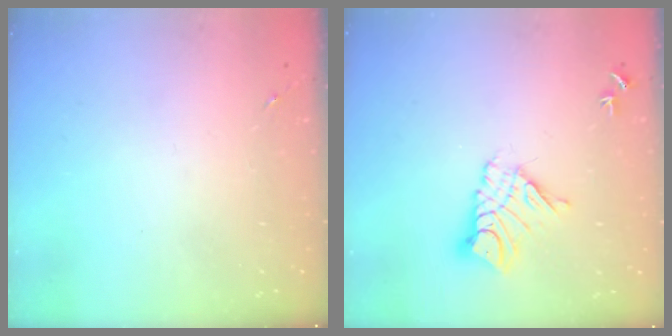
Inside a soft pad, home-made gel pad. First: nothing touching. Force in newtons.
{"total": 11.1, "press": 11.0, "slide": 1.0}